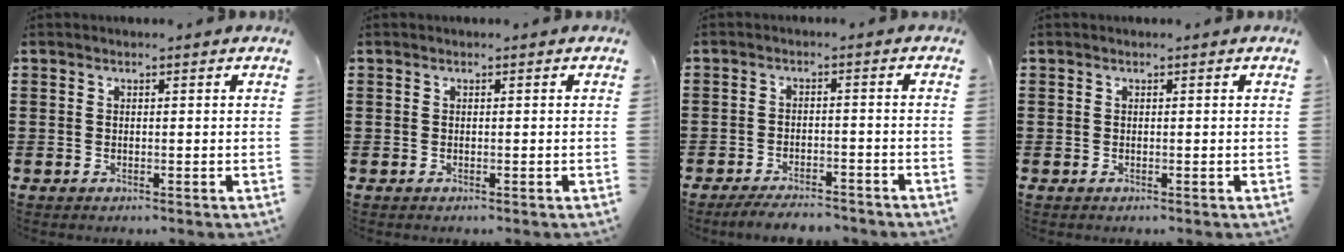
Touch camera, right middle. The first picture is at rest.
{"total": 0.0}
{"total": 3.5, "force": [-3.4, 0.5, 0.6], "torque": [-0.012, 0.003, -0.070]}
{"total": 0.0}